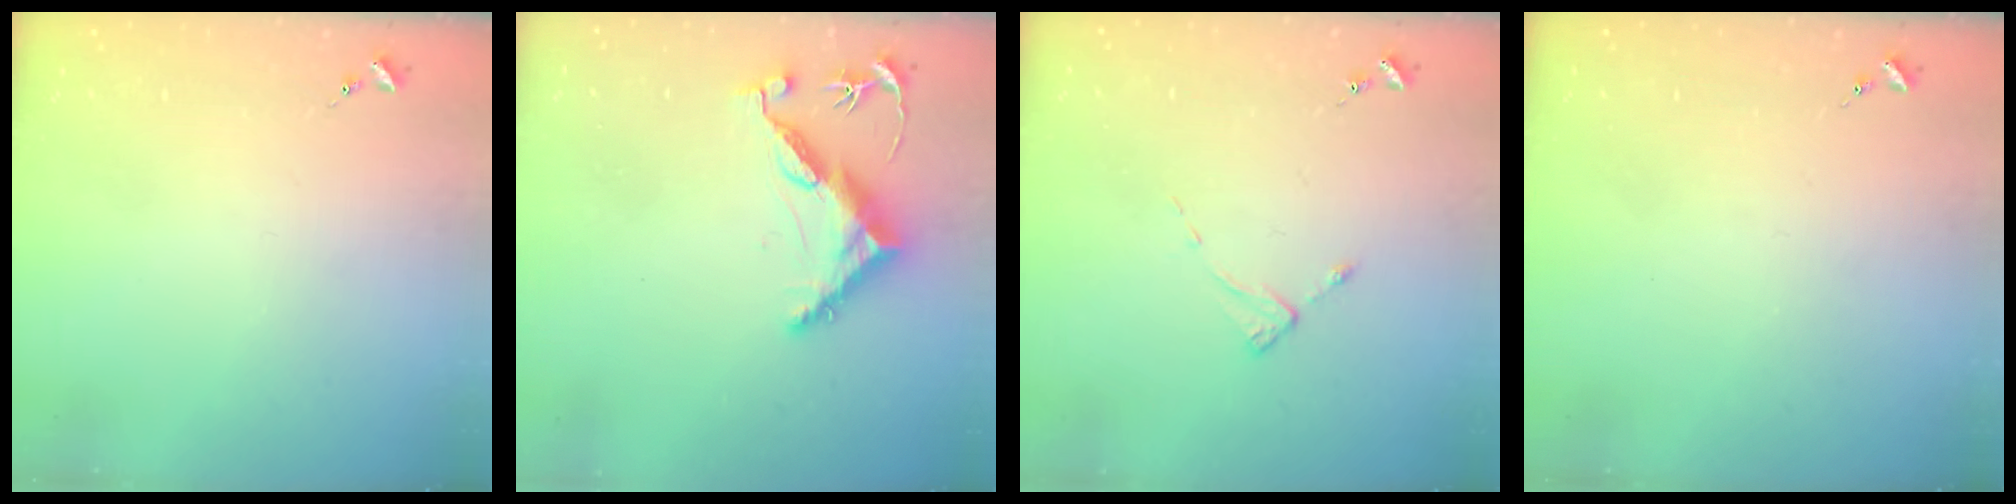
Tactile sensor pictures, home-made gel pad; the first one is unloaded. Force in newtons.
{"total": 11.7, "press": 11.7, "slide": 1.0}
{"total": 2.6, "press": 2.6, "slide": 0.2}
{"total": 0.0}